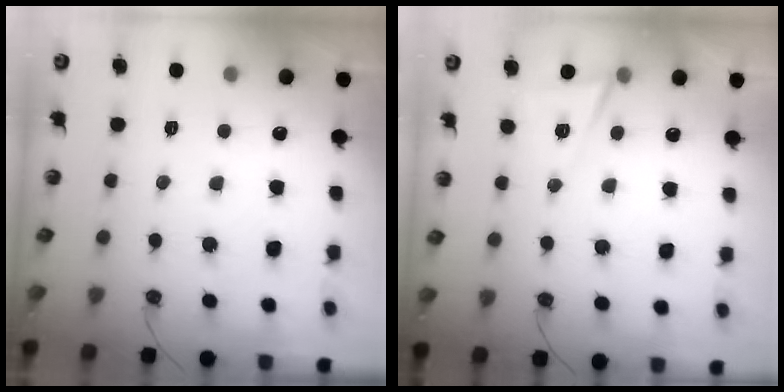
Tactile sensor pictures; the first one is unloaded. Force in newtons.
{"total": 6.3, "press": 4.9, "slide": 3.9}